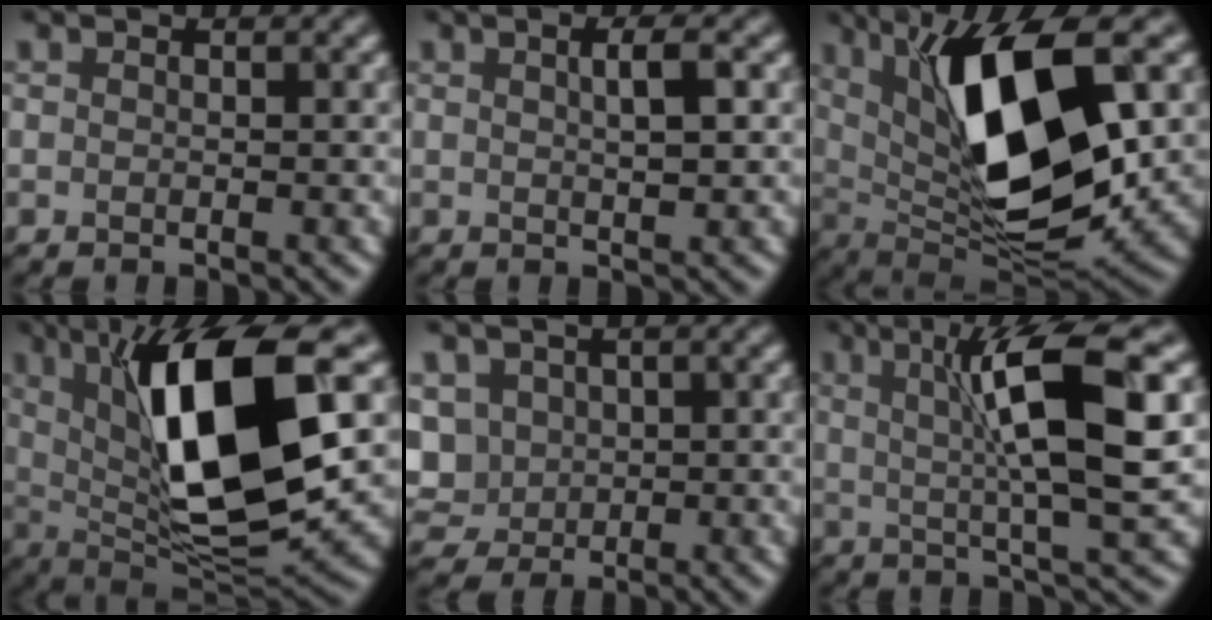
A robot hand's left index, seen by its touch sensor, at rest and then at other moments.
{"total": 2.1, "force": [0.2, 0.5, 2.0], "torque": [-0.024, 0.001, 0.007]}
{"total": 13.3, "force": [2.8, 4.9, 12.0], "torque": [-0.185, -0.001, 0.046]}
{"total": 13.8, "force": [2.8, 4.3, 12.8], "torque": [-0.198, -0.008, 0.048]}
{"total": 6.8, "force": [0.1, 5.9, 3.4], "torque": [-0.084, 0.013, -0.007]}
{"total": 8.8, "force": [1.5, 1.6, 8.6], "torque": [-0.126, 0.001, 0.030]}